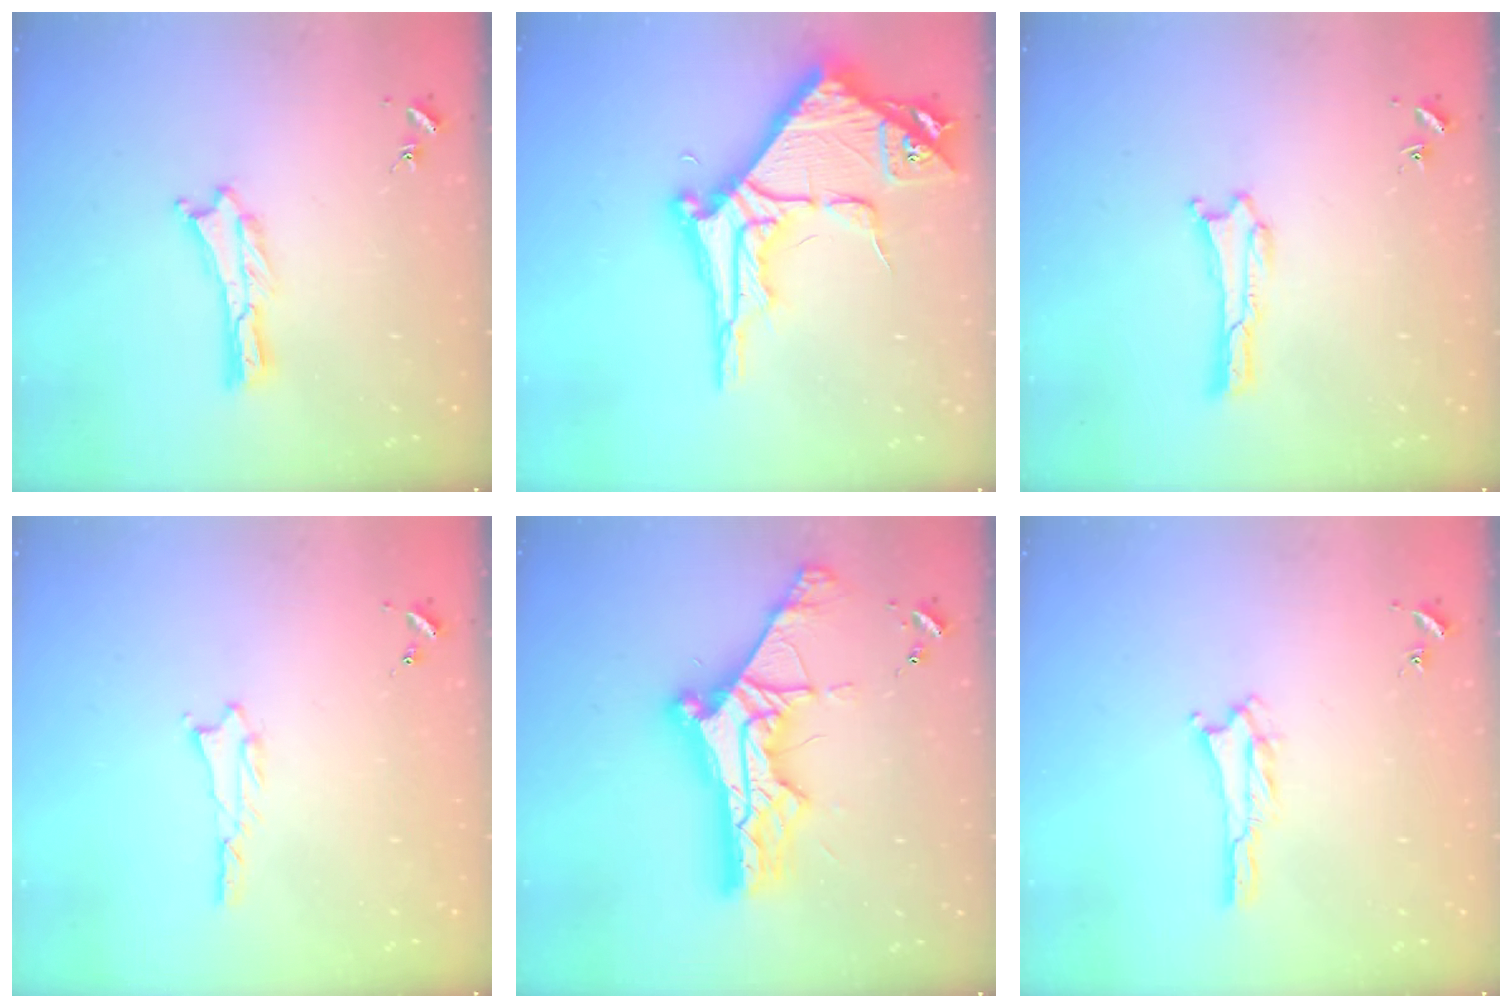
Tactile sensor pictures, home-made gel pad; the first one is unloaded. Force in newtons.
{"total": 11.0, "press": 10.9, "slide": 1.2}
{"total": 0.0}
{"total": 0.9, "press": 0.9, "slide": 0.2}
{"total": 14.3, "press": 14.3, "slide": 1.3}
{"total": 2.1, "press": 2.1, "slide": 0.3}